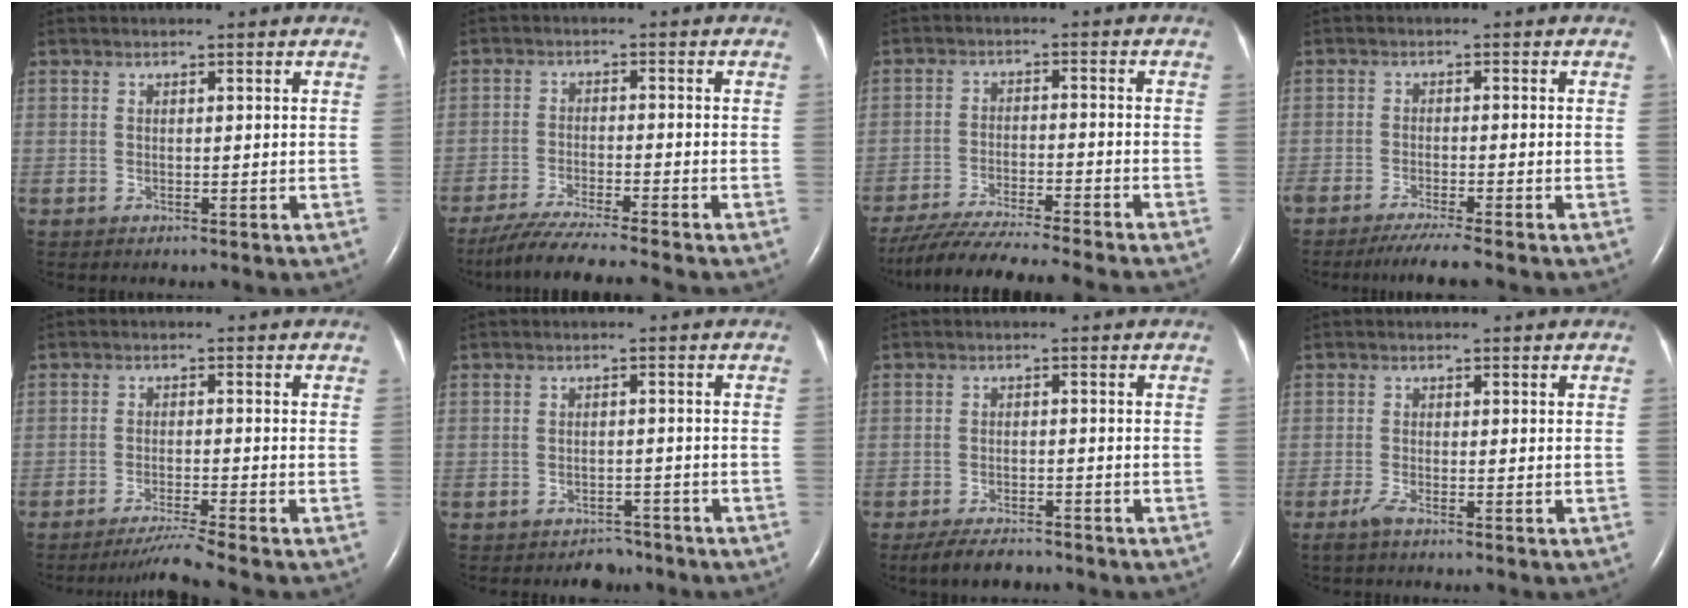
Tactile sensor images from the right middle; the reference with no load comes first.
{"total": 9.5, "force": [-8.3, -1.4, 4.4], "torque": [-0.070, -0.032, -0.140]}
{"total": 17.0, "force": [-15.3, -0.8, 7.5], "torque": [-0.132, -0.040, -0.241]}
{"total": 5.1, "force": [-4.2, -0.4, 2.9], "torque": [-0.047, -0.013, -0.071]}
{"total": 4.3, "force": [-3.6, -2.0, 1.4], "torque": [-0.036, -0.024, -0.068]}
{"total": 2.8, "force": [-2.4, 1.4, 0.0], "torque": [-0.006, 0.008, -0.031]}
{"total": 5.5, "force": [-4.7, 1.6, 2.3], "torque": [-0.046, -0.011, -0.078]}
{"total": 1.5, "force": [-1.1, -0.1, 1.0], "torque": [-0.033, -0.006, -0.028]}